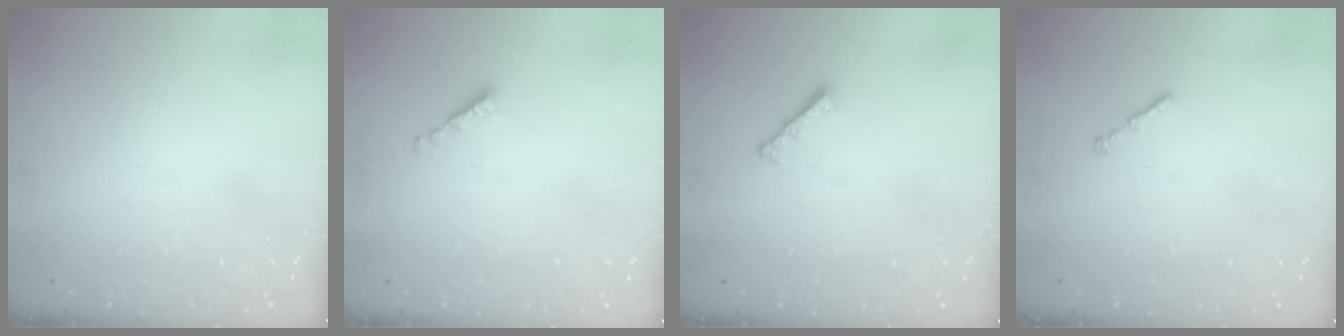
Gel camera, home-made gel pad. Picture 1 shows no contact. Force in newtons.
{"total": 2.2, "press": 2.1, "slide": 0.7}
{"total": 2.8, "press": 2.7, "slide": 0.6}
{"total": 1.0, "press": 0.9, "slide": 0.5}